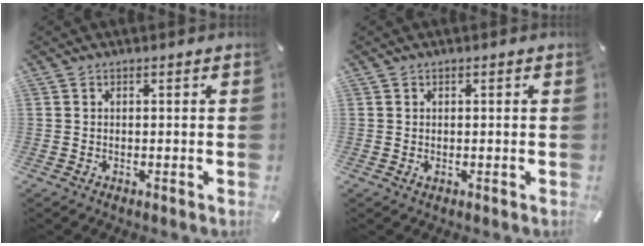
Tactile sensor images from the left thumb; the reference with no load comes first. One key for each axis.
{"total": 0.5, "fx": 0.0, "fy": 0.4, "fz": 0.3, "tx": -0.005, "ty": 0.000, "tz": 0.000}